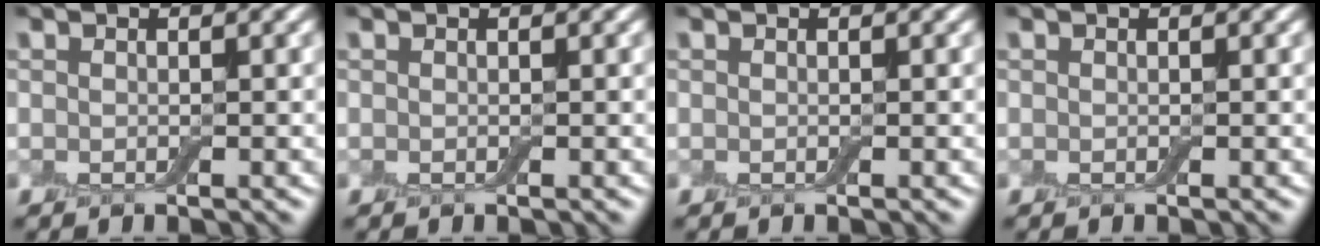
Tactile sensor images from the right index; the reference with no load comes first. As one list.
[{"total": 0.0}, {"total": 0.0}, {"total": 0.0}]